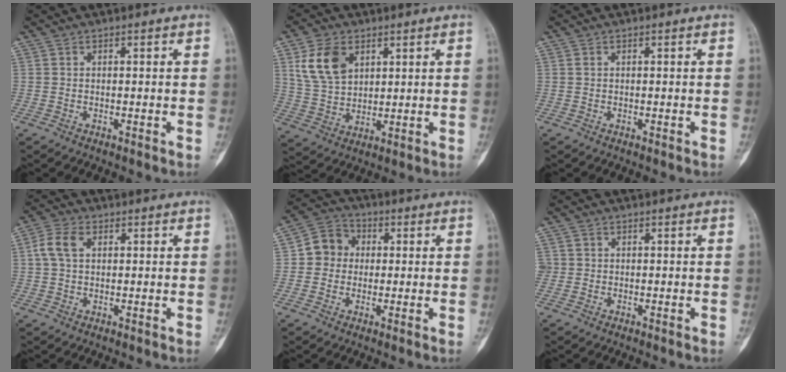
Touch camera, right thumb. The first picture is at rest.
{"total": 9.9, "force": [4.2, 6.5, 6.1], "torque": [-0.102, -0.012, 0.090]}
{"total": 0.0}
{"total": 5.2, "force": [1.3, 3.4, 3.7], "torque": [-0.081, 0.013, 0.022]}
{"total": 7.1, "force": [0.3, 6.4, 2.9], "torque": [-0.024, 0.017, -0.009]}
{"total": 1.3, "force": [0.0, 1.3, 0.1], "torque": [0.007, 0.005, -0.003]}